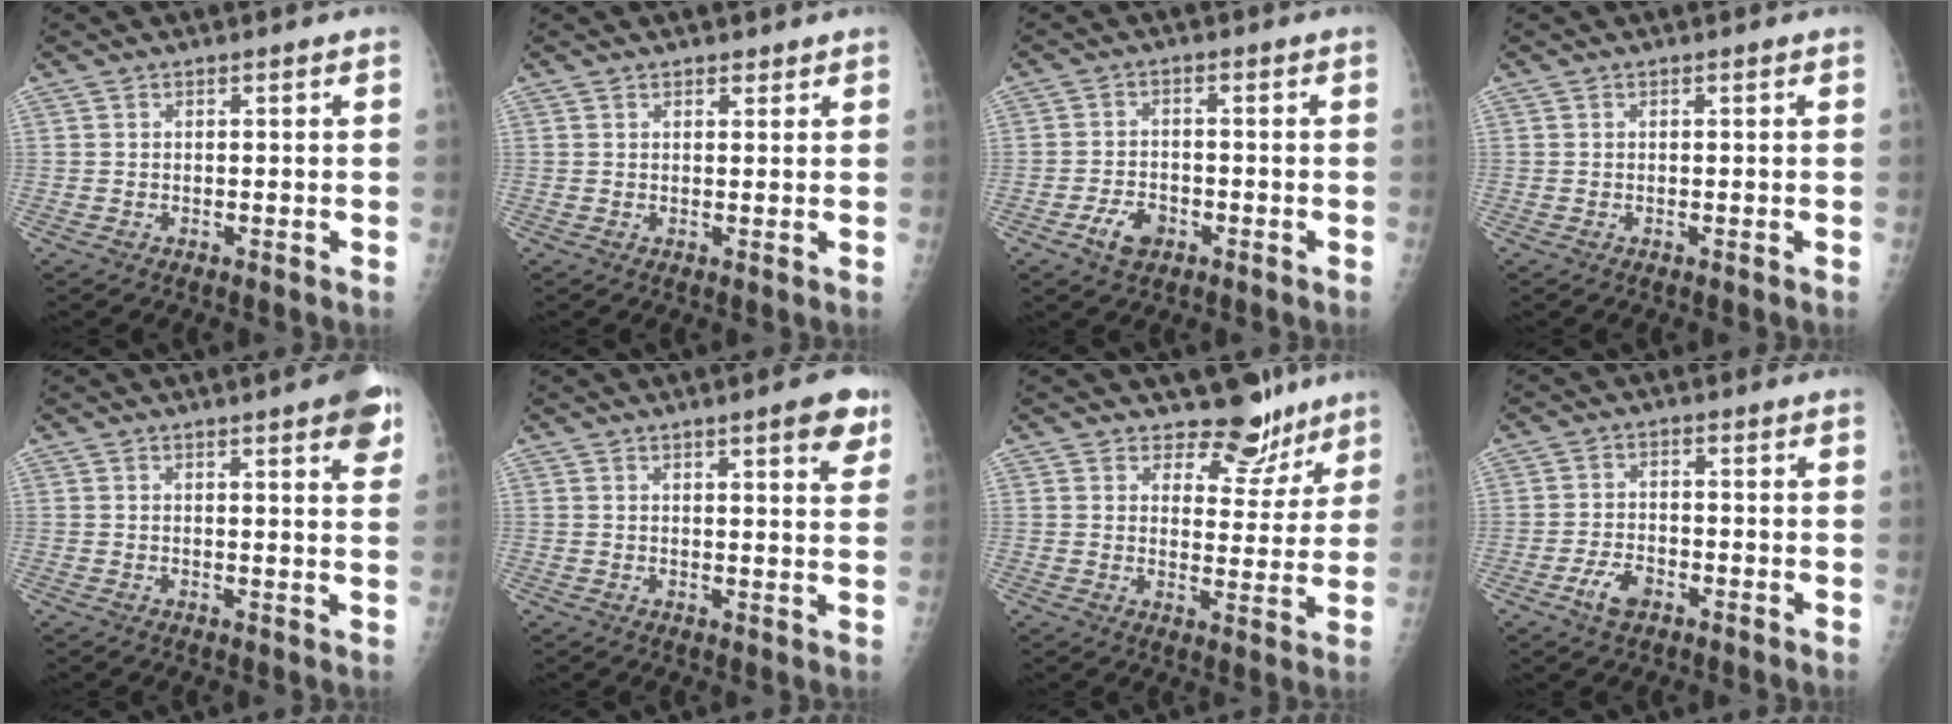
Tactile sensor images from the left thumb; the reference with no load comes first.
{"total": 1.5, "force": [1.2, 0.8, 0.4], "torque": [0.004, -0.007, 0.015]}
{"total": 4.8, "force": [-2.4, 3.2, 2.7], "torque": [-0.039, 0.013, -0.040]}
{"total": 0.0}
{"total": 6.9, "force": [3.7, 1.5, 5.7], "torque": [-0.057, -0.009, 0.041]}
{"total": 6.8, "force": [4.0, 1.5, 5.3], "torque": [-0.056, -0.017, 0.048]}
{"total": 8.5, "force": [7.1, 4.4, 1.5], "torque": [0.014, -0.056, 0.098]}
{"total": 4.3, "force": [-2.3, 2.5, 2.7], "torque": [-0.047, 0.013, -0.042]}